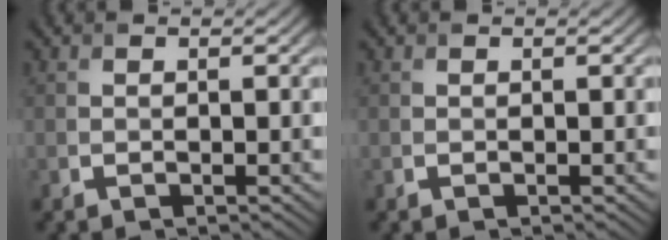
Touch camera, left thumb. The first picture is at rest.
{"total": 0.0}